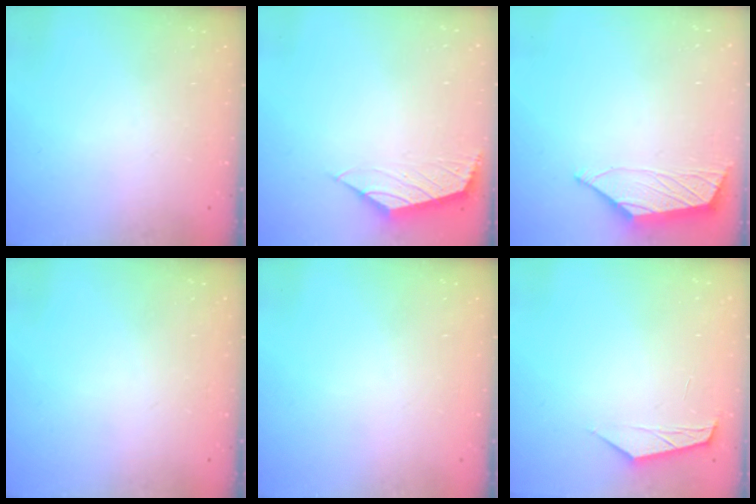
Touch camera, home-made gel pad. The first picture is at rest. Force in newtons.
{"total": 2.1, "press": 2.0, "slide": 0.7}
{"total": 2.4, "press": 2.4, "slide": 0.5}
{"total": 0.0}
{"total": 0.0}
{"total": 2.7, "press": 2.7, "slide": 0.4}